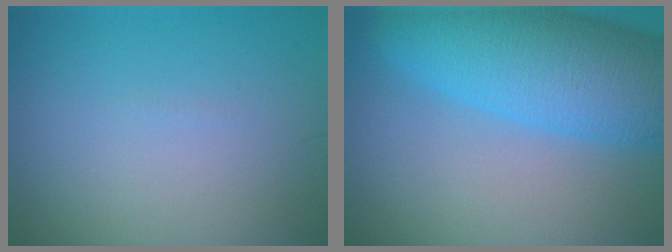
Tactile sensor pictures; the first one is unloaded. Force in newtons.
{"total": 11.9, "press": 11.9, "slide": 0.6}